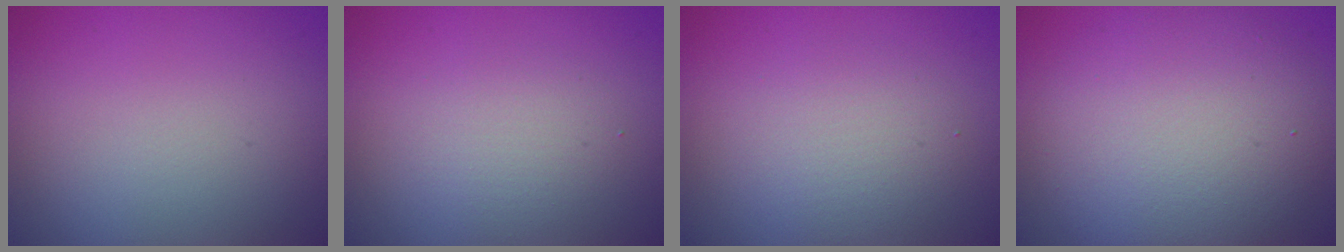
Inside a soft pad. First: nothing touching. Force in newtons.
{"total": 2.3, "press": 2.3, "slide": 0.2}
{"total": 2.9, "press": 2.9, "slide": 0.2}
{"total": 8.4, "press": 8.4, "slide": 0.7}